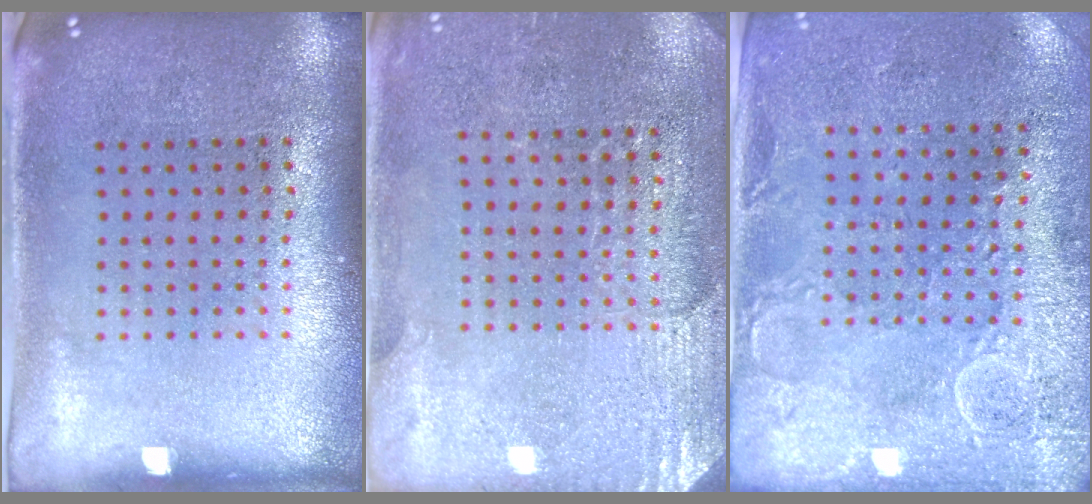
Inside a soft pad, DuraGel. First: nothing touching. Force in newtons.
{"total": 2.8, "press": 2.6, "slide": 0.8}
{"total": 2.9, "press": 2.6, "slide": 1.2}